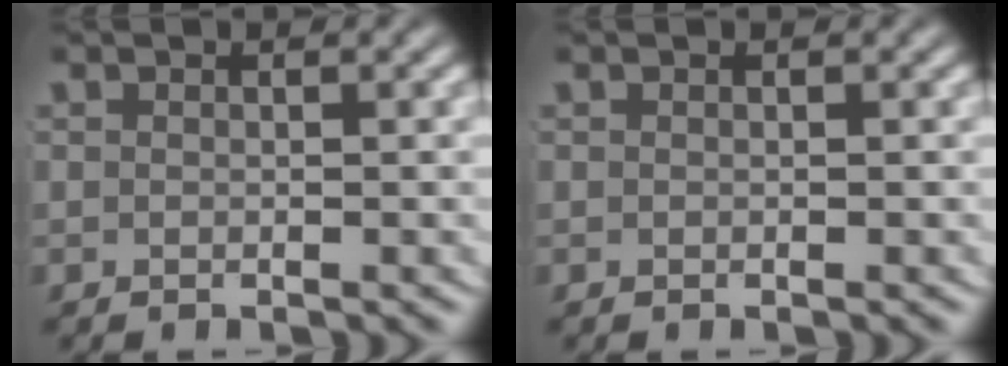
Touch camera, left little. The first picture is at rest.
{"total": 0.0}